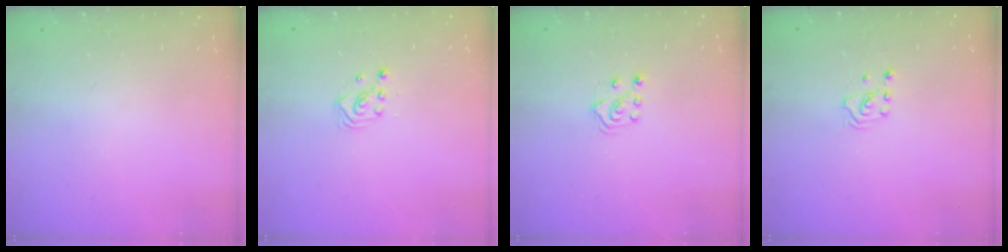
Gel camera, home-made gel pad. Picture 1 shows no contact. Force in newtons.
{"total": 2.2, "press": 2.2, "slide": 0.2}
{"total": 5.7, "press": 5.7, "slide": 0.8}
{"total": 2.0, "press": 2.0, "slide": 0.3}